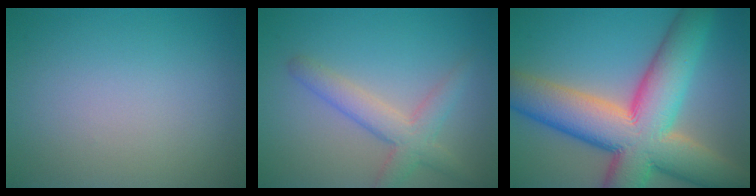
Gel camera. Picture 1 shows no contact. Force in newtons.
{"total": 3.7, "press": 3.6, "slide": 0.2}
{"total": 14.3, "press": 14.3, "slide": 0.7}